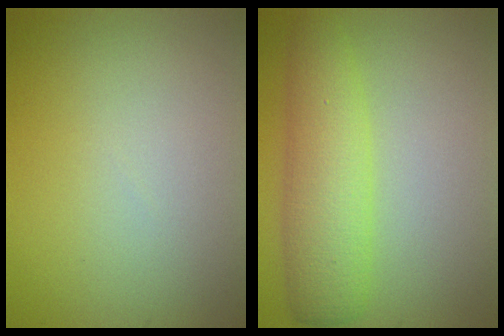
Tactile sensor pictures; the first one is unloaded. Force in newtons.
{"total": 4.9, "press": 4.8, "slide": 0.1}